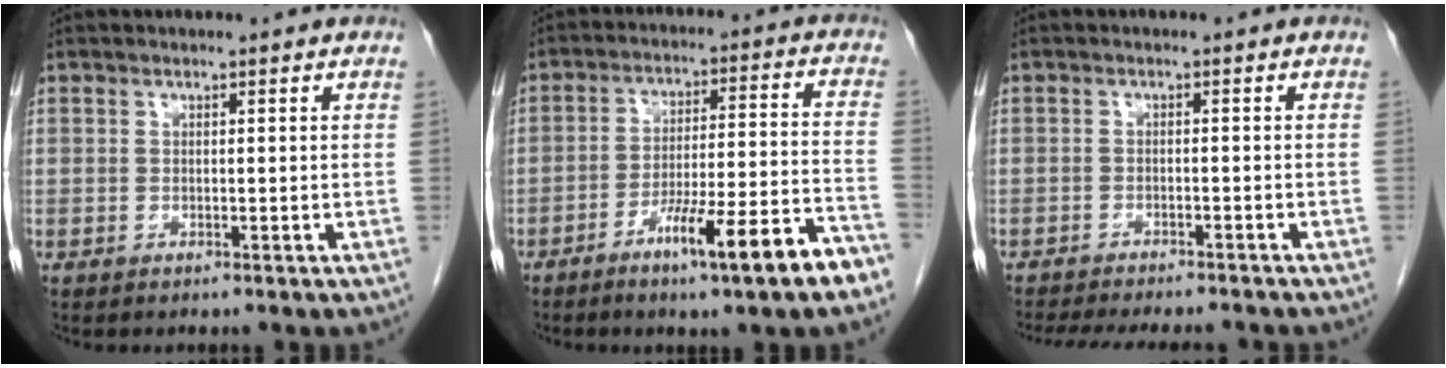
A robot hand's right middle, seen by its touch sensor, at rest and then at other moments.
{"total": 13.3, "force": [-8.1, 0.1, 10.5], "torque": [-0.163, -0.002, -0.124]}
{"total": 13.0, "force": [-11.6, 2.2, 5.2], "torque": [-0.093, -0.016, -0.152]}